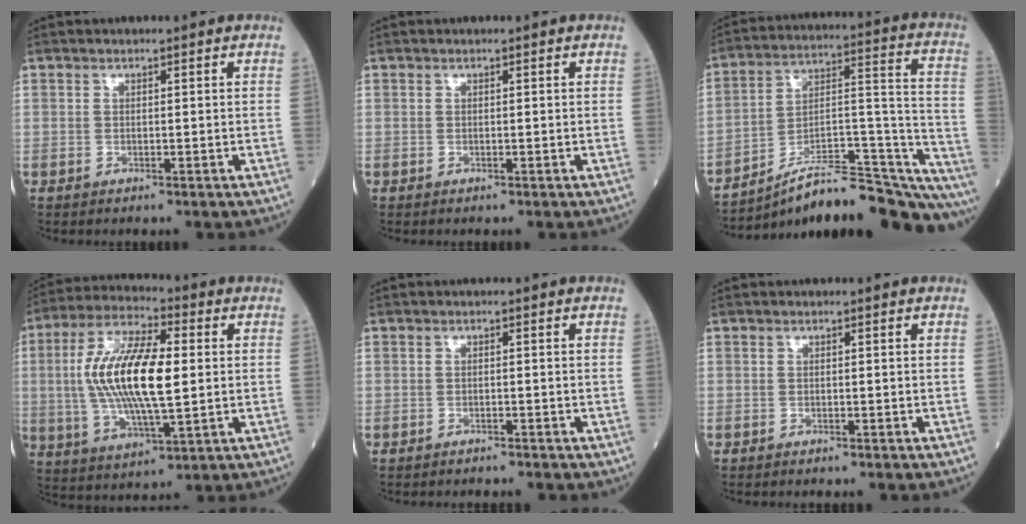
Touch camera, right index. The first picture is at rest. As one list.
[{"total": 0.0}, {"total": 25.4, "force": [-21.5, 3.3, 13.1], "torque": [-0.122, 0.037, -0.317]}, {"total": 15.6, "force": [0.9, 4.2, 15.0], "torque": [-0.307, 0.007, 0.016]}, {"total": 1.2, "force": [-1.2, 0.1, 0.0], "torque": [-0.001, -0.004, -0.014]}, {"total": 0.9, "force": [-0.8, -0.1, 0.3], "torque": [-0.002, 0.000, -0.011]}]